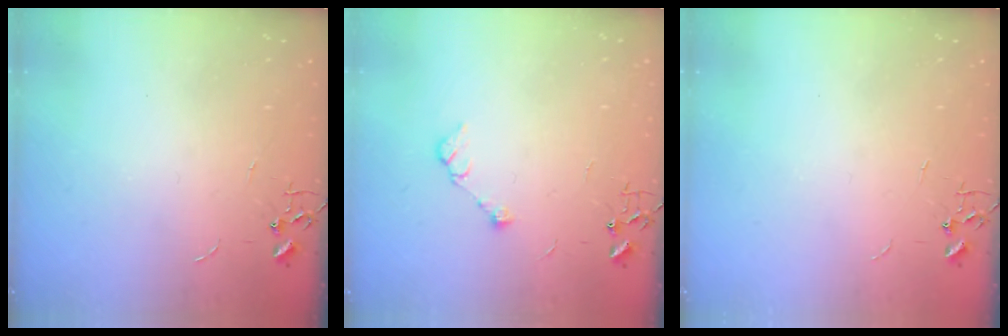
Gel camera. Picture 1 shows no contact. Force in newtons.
{"total": 8.1, "press": 8.1, "slide": 0.9}
{"total": 0.0}